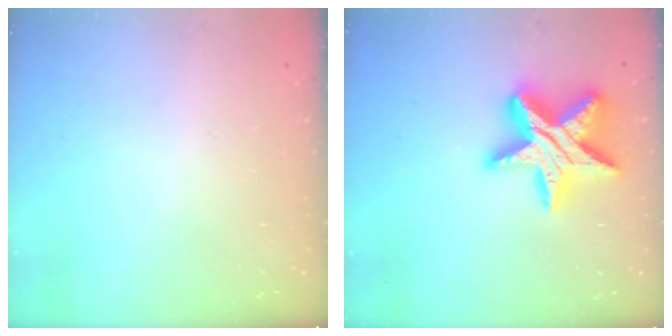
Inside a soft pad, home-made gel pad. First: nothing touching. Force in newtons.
{"total": 20.3, "press": 20.2, "slide": 1.8}